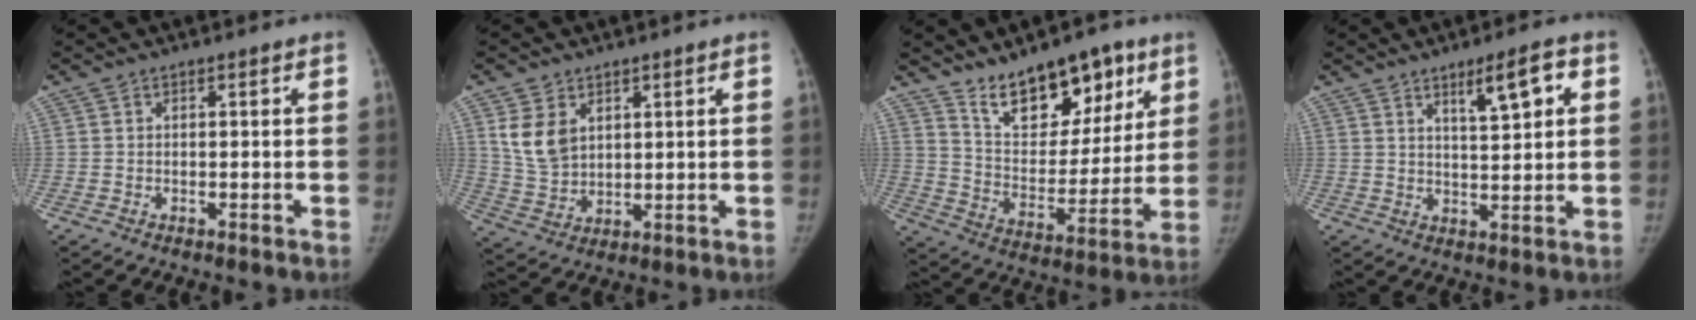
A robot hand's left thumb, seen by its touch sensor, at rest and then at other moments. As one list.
[{"total": 5.9, "force": [2.3, 4.3, 3.3], "torque": [-0.048, -0.014, 0.055]}, {"total": 16.6, "force": [11.2, 8.4, 8.9], "torque": [-0.081, -0.068, 0.193]}, {"total": 7.0, "force": [3.2, 1.8, 6.0], "torque": [-0.085, -0.015, 0.053]}]